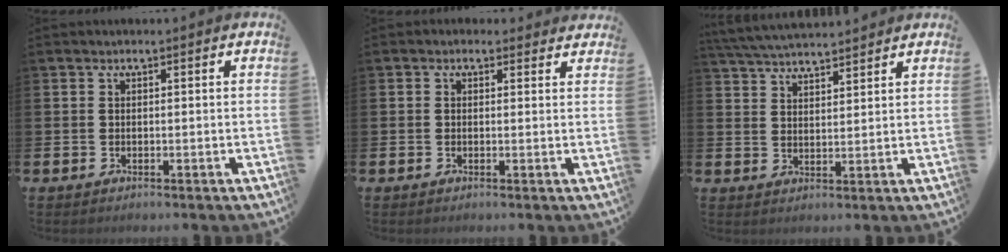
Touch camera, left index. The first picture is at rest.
{"total": 0.9, "force": [0.6, 0.6, 0.1], "torque": [0.000, 0.005, 0.010]}
{"total": 4.7, "force": [4.7, 0.5, 0.5], "torque": [-0.029, -0.022, 0.086]}